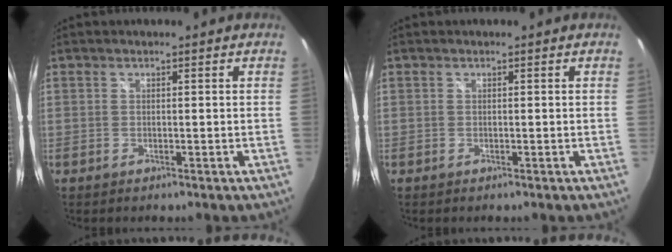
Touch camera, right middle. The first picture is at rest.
{"total": 0.0}